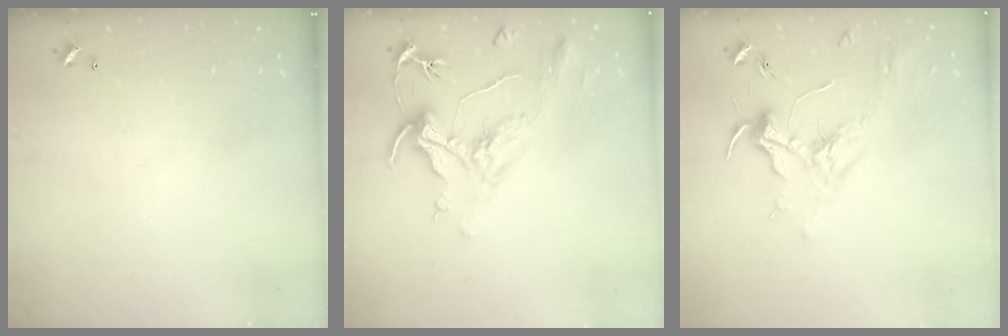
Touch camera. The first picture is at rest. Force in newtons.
{"total": 2.1, "press": 1.7, "slide": 1.3}
{"total": 1.8, "press": 1.7, "slide": 0.7}